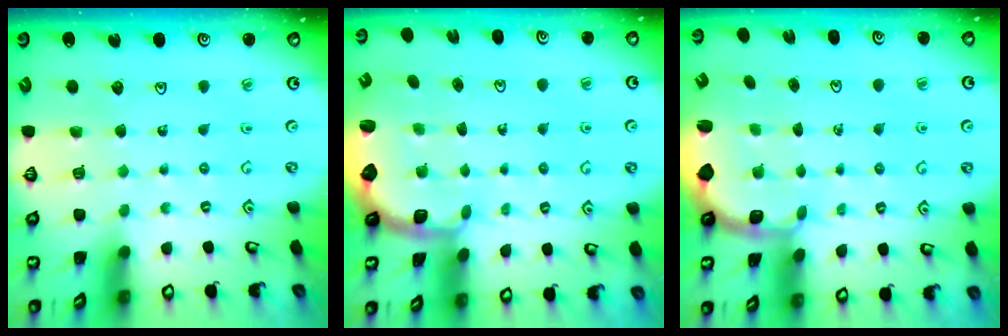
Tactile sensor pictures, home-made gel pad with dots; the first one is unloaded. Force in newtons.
{"total": 2.8, "press": 1.7, "slide": 2.2}
{"total": 2.5, "press": 1.2, "slide": 2.2}